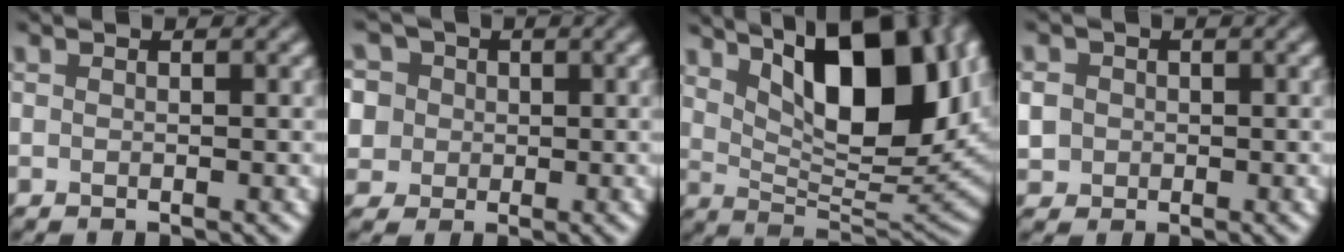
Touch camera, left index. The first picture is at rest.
{"total": 9.3, "force": [4.1, 7.1, 4.2], "torque": [-0.090, 0.033, 0.042]}
{"total": 12.6, "force": [5.4, 4.7, 10.4], "torque": [-0.151, 0.005, 0.093]}
{"total": 3.1, "force": [0.3, 2.9, 1.0], "torque": [-0.026, 0.016, 0.001]}